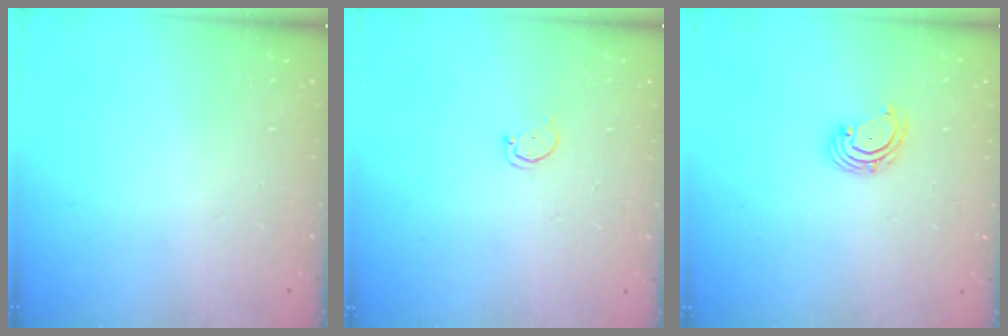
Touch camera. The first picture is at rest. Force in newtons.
{"total": 1.7, "press": 1.7, "slide": 0.2}
{"total": 2.7, "press": 2.7, "slide": 0.6}